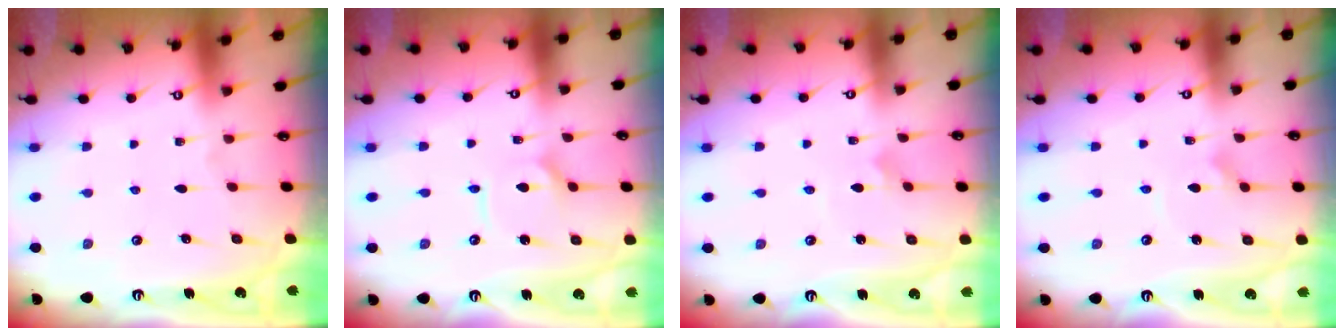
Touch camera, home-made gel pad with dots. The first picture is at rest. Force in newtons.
{"total": 4.3, "press": 4.3, "slide": 0.5}
{"total": 2.3, "press": 2.3, "slide": 0.1}
{"total": 2.3, "press": 2.3, "slide": 0.2}